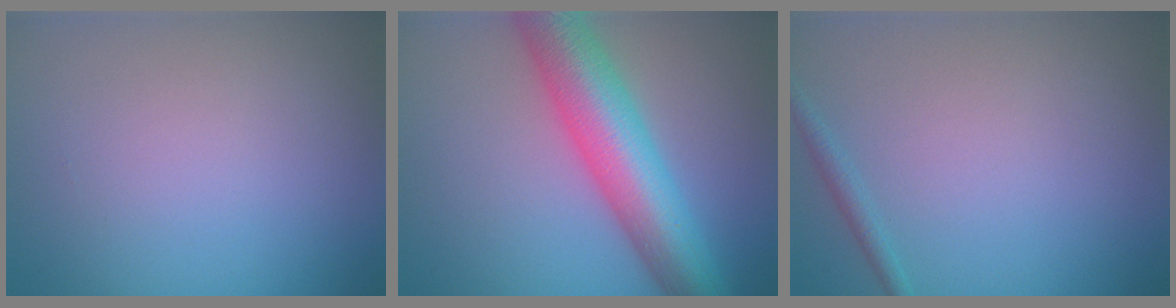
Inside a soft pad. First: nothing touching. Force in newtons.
{"total": 10.0, "press": 10.0, "slide": 0.3}
{"total": 1.1, "press": 1.1, "slide": 0.0}